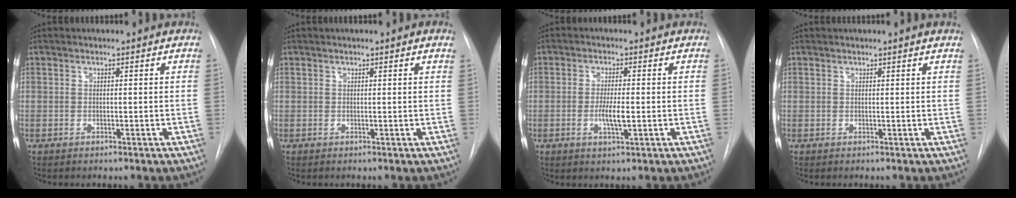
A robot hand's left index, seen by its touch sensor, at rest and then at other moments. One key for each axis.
{"total": 1.3, "fx": 0.9, "fy": 0.0, "fz": 0.9, "tx": -0.012, "ty": 0.012, "tz": 0.012}
{"total": 3.6, "fx": -0.7, "fy": 0.6, "fz": 3.5, "tx": -0.068, "ty": -0.004, "tz": -0.012}
{"total": 1.2, "fx": 1.1, "fy": -0.3, "fz": 0.5, "tx": -0.015, "ty": 0.005, "tz": 0.024}